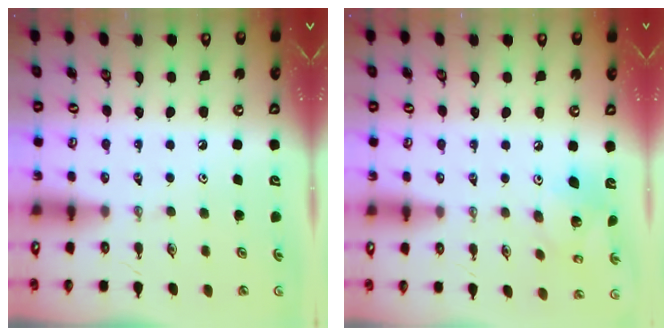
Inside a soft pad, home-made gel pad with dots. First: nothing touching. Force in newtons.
{"total": 9.2, "press": 9.2, "slide": 0.7}